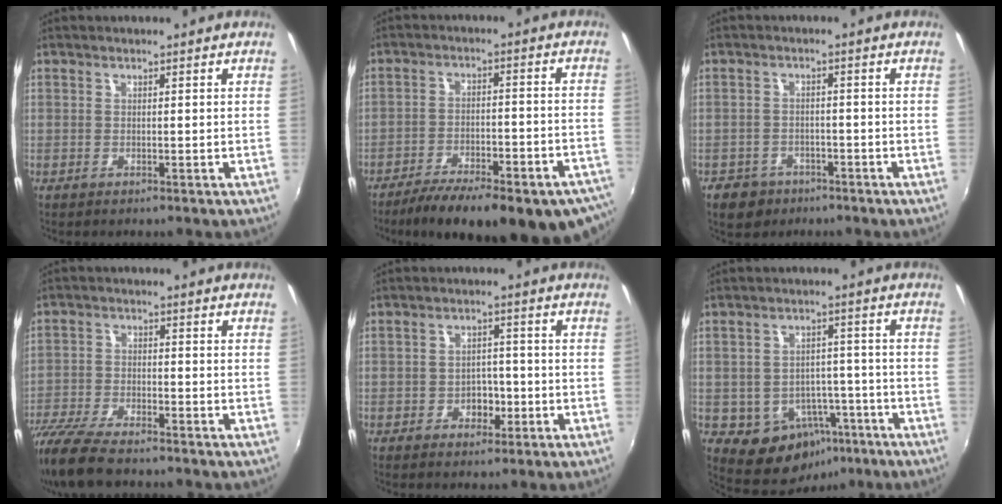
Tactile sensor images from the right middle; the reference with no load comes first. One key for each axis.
{"total": 23.8, "fx": -17.8, "fy": 7.0, "fz": 14.2, "tx": -0.233, "ty": -0.042, "tz": -0.236}
{"total": 5.7, "fx": -3.6, "fy": 4.1, "fz": 1.5, "tx": -0.052, "ty": 0.000, "tz": -0.053}
{"total": 12.6, "fx": -10.5, "fy": 2.8, "fz": 6.3, "tx": -0.155, "ty": -0.035, "tz": -0.201}
{"total": 3.4, "fx": -1.4, "fy": 2.7, "fz": 1.6, "tx": -0.027, "ty": 0.006, "tz": -0.018}
{"total": 10.1, "fx": -4.9, "fy": 7.9, "fz": 3.9, "tx": -0.073, "ty": 0.023, "tz": -0.040}